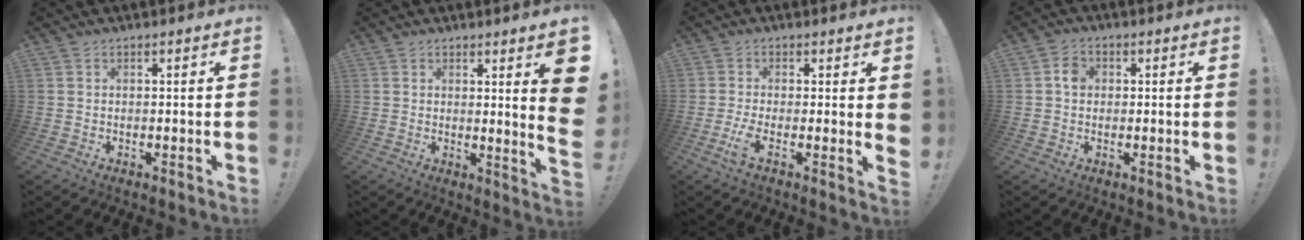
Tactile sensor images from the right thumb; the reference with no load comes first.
{"total": 8.0, "force": [2.3, -0.3, 7.6], "torque": [-0.092, -0.034, 0.032]}
{"total": 5.3, "force": [-0.9, 1.2, 5.1], "torque": [-0.101, -0.020, -0.014]}
{"total": 3.6, "force": [0.2, 2.9, 2.1], "torque": [-0.029, 0.006, 0.000]}